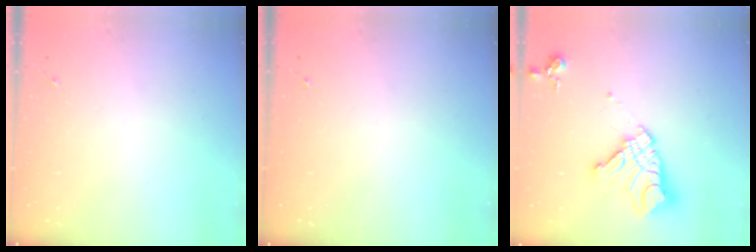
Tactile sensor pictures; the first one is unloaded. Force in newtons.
{"total": 0.0}
{"total": 16.4, "press": 16.3, "slide": 2.1}